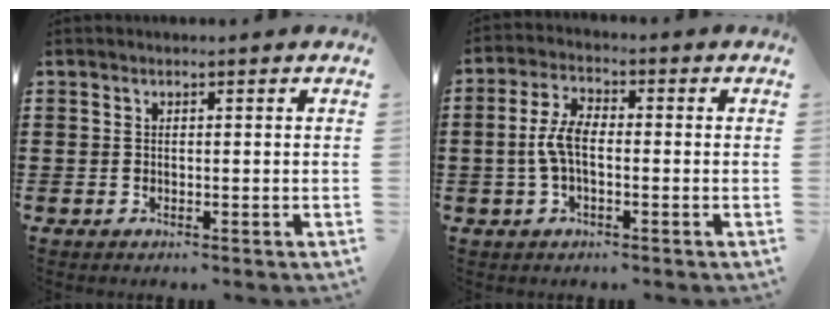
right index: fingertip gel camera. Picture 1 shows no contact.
{"total": 5.6, "force": [-0.8, 2.6, 4.9], "torque": [-0.115, -0.001, -0.023]}